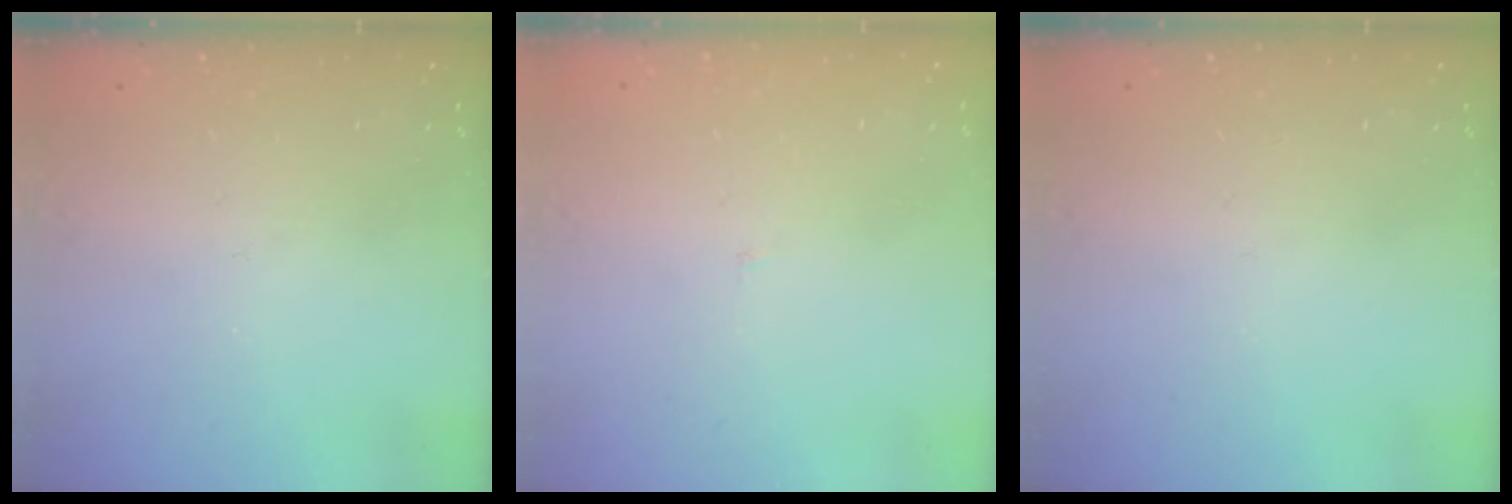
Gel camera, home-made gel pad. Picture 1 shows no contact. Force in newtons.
{"total": 2.0, "press": 2.0, "slide": 0.1}
{"total": 0.0}